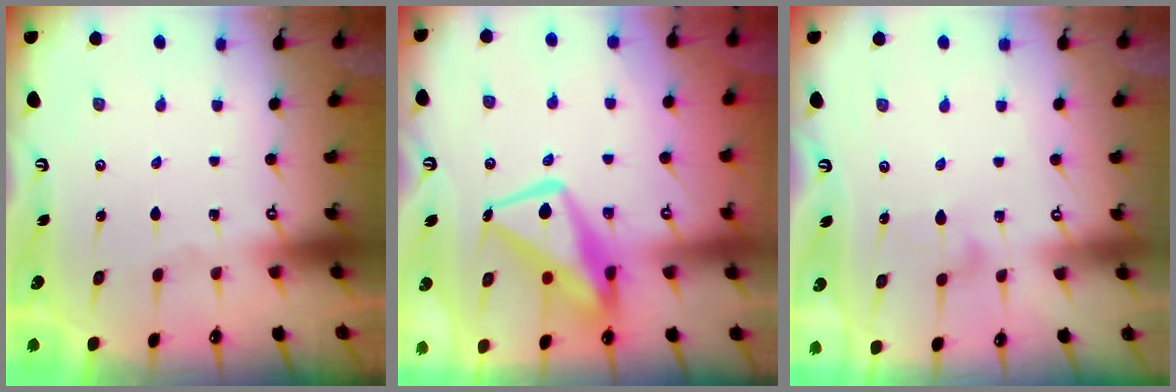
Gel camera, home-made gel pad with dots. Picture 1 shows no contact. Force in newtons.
{"total": 15.6, "press": 15.5, "slide": 1.4}
{"total": 6.6, "press": 6.6, "slide": 0.3}